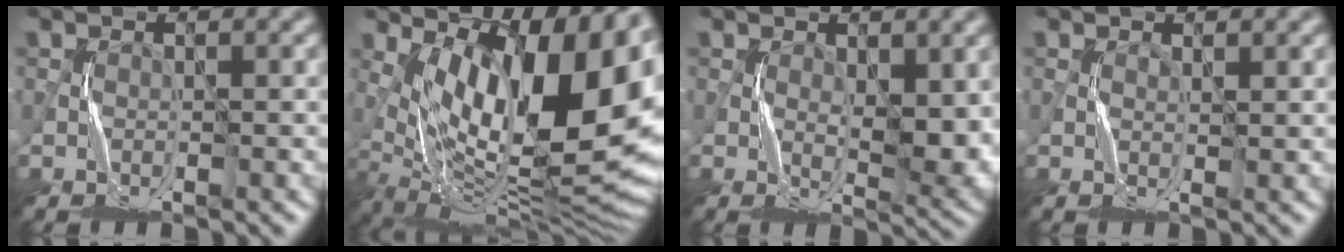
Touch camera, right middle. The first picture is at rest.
{"total": 17.0, "force": [2.2, 6.7, 15.5], "torque": [-0.219, 0.009, 0.044]}
{"total": 4.1, "force": [0.7, 1.6, 3.7], "torque": [-0.062, -0.008, 0.017]}
{"total": 0.8, "force": [0.4, 0.1, 0.7], "torque": [-0.013, -0.001, 0.009]}